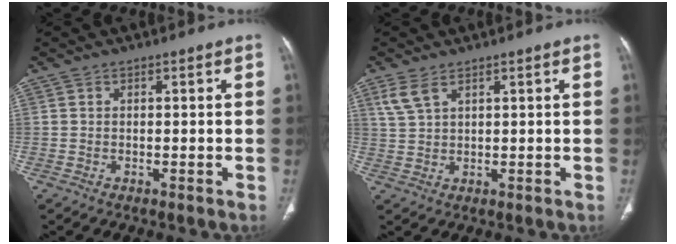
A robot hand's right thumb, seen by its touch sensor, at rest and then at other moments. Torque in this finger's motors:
{"motor_torque": [-0.42, 0.42, -0.09, 0.07, 0.04]}